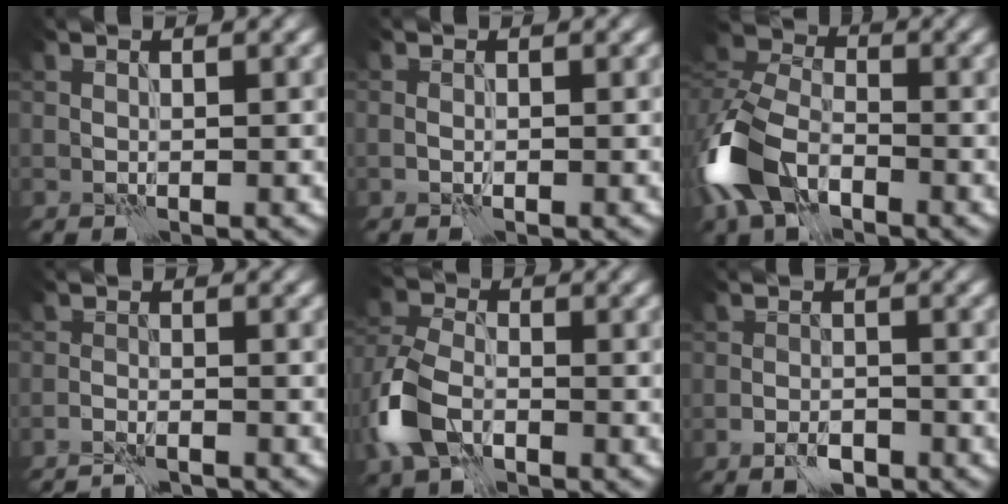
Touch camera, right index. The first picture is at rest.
{"total": 0.5, "force": [-0.2, 0.2, 0.4], "torque": [-0.010, 0.000, -0.005]}
{"total": 9.1, "force": [-4.2, 5.4, 6.0], "torque": [-0.142, 0.000, -0.097]}
{"total": 3.5, "force": [-3.3, 0.5, 1.0], "torque": [-0.018, 0.002, -0.054]}
{"total": 6.8, "force": [-3.0, 4.2, 4.5], "torque": [-0.108, 0.001, -0.075]}
{"total": 2.2, "force": [-1.6, 0.9, 1.2], "torque": [-0.018, 0.003, -0.030]}